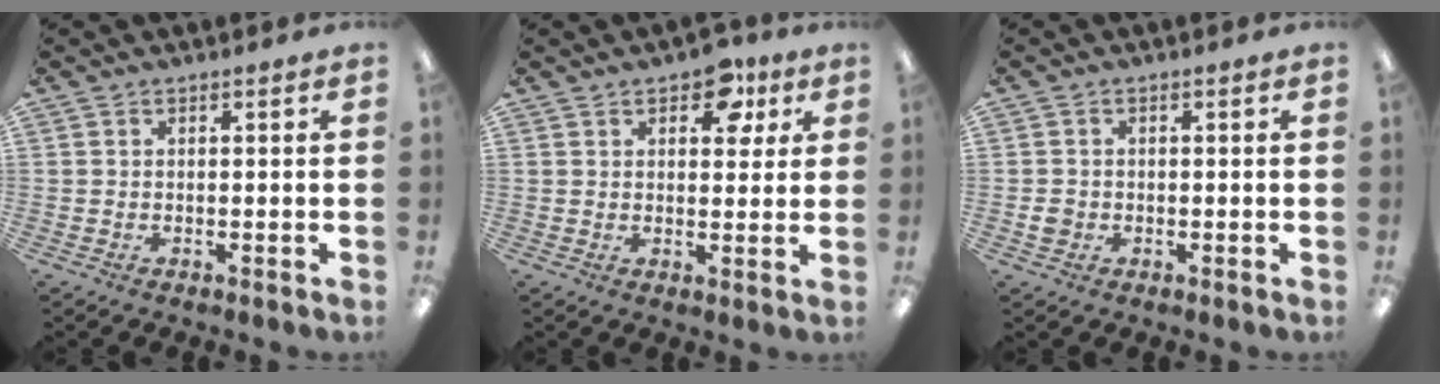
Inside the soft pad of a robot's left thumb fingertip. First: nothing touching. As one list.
[{"total": 7.8, "force": [4.4, 4.7, 4.4], "torque": [-0.034, -0.016, 0.071]}, {"total": 2.6, "force": [-0.6, 2.4, 0.6], "torque": [-0.002, 0.002, -0.012]}]